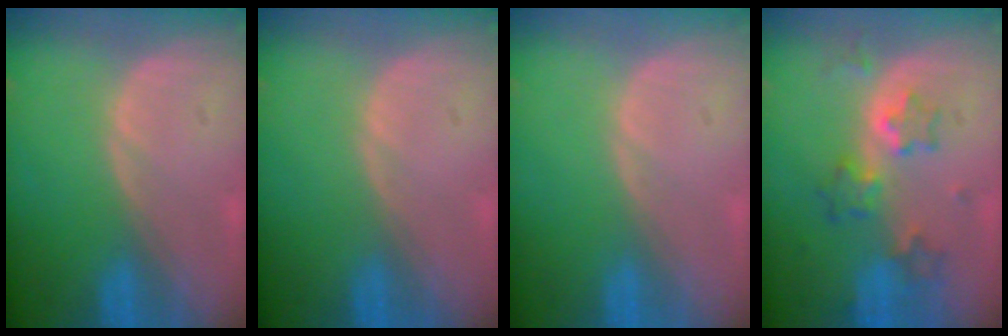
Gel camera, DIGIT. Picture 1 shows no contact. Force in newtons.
{"total": 0.0}
{"total": 0.0}
{"total": 6.1, "press": 5.8, "slide": 1.9}